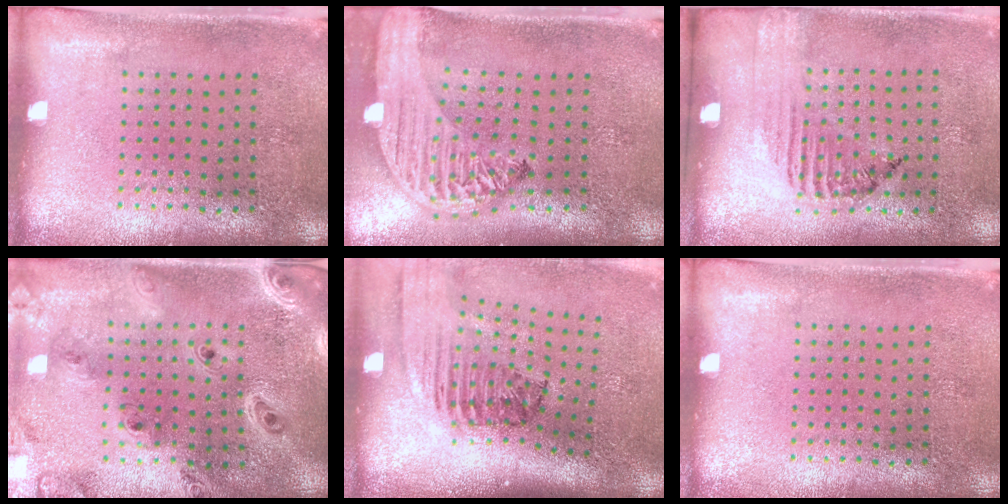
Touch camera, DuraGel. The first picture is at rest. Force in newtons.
{"total": 3.1, "press": 2.4, "slide": 1.9}
{"total": 1.5, "press": 1.1, "slide": 1.1}
{"total": 2.5, "press": 2.2, "slide": 1.2}
{"total": 2.4, "press": 1.7, "slide": 1.7}
{"total": 0.0}